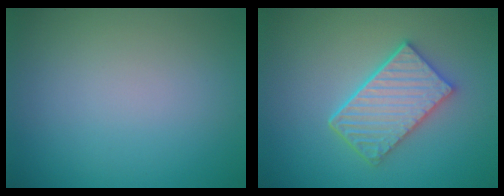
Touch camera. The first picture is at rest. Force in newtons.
{"total": 5.1, "press": 4.2, "slide": 2.8}